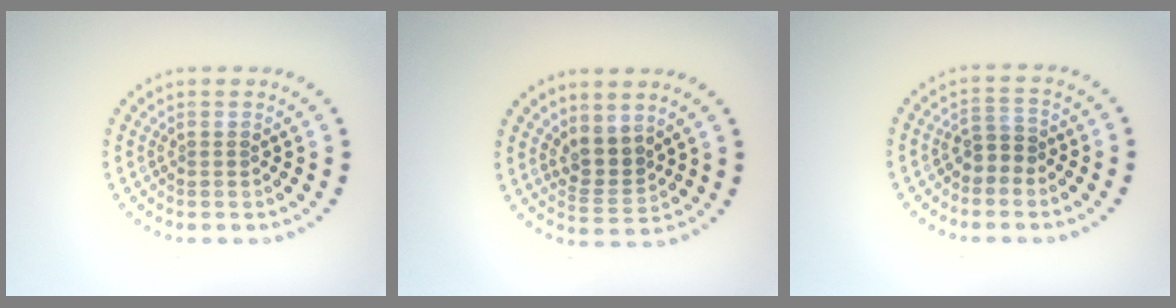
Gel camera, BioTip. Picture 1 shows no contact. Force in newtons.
{"total": 2.7, "press": 2.1, "slide": 1.6}
{"total": 2.0, "press": 1.8, "slide": 0.8}